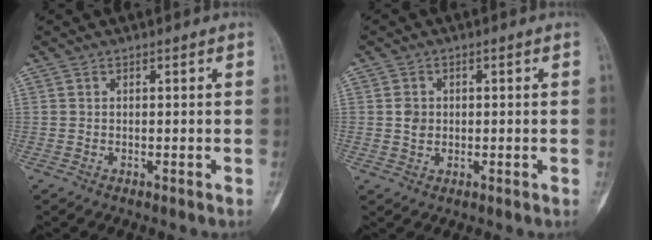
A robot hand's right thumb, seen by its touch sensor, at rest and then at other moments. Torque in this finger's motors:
{"motor_torque": [-0.08, -0.06, -0.06, 0.06, 0.17]}